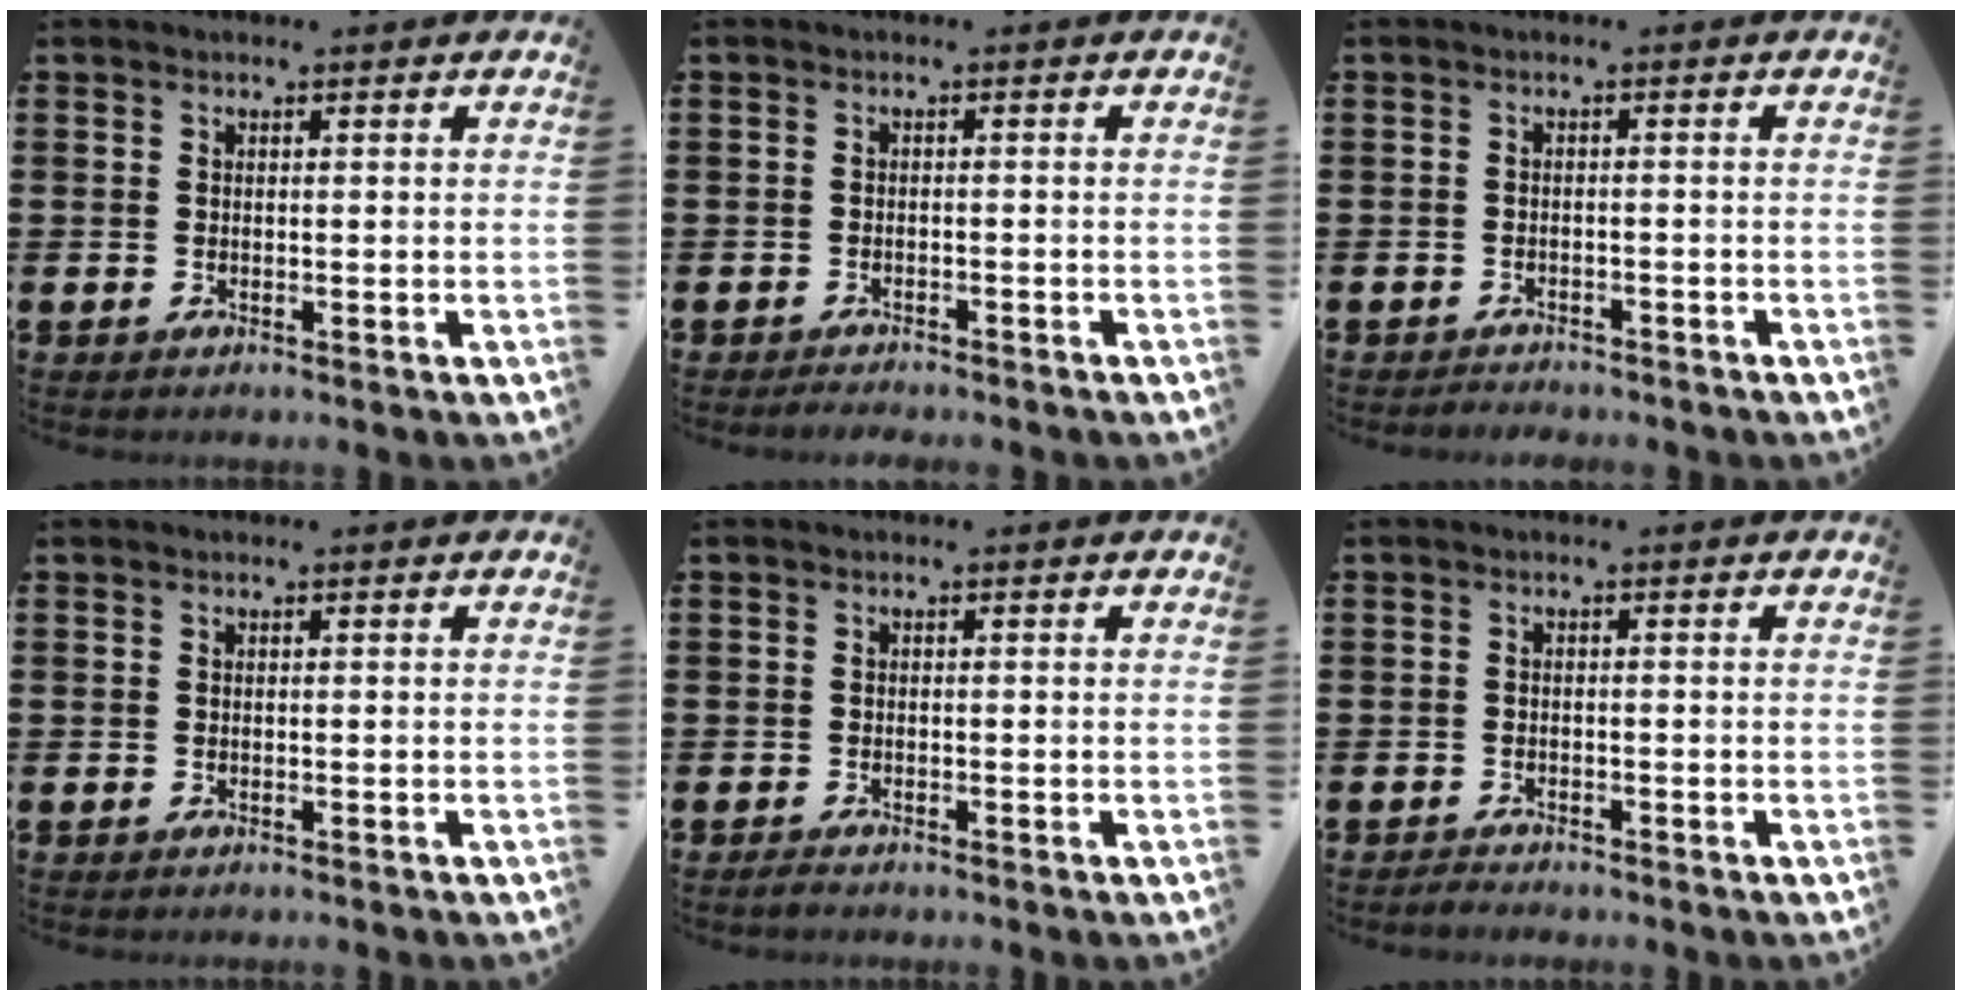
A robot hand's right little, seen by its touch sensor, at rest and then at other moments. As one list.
[{"total": 1.2, "force": [-1.2, 0.0, 0.2], "torque": [-0.006, 0.000, -0.024]}, {"total": 1.3, "force": [-1.3, 0.0, -0.1], "torque": [-0.002, 0.002, -0.028]}, {"total": 0.0}, {"total": 0.7, "force": [-0.6, 0.2, 0.4], "torque": [-0.009, -0.001, -0.012]}, {"total": 1.1, "force": [-1.0, 0.1, 0.1], "torque": [-0.005, 0.000, -0.022]}]